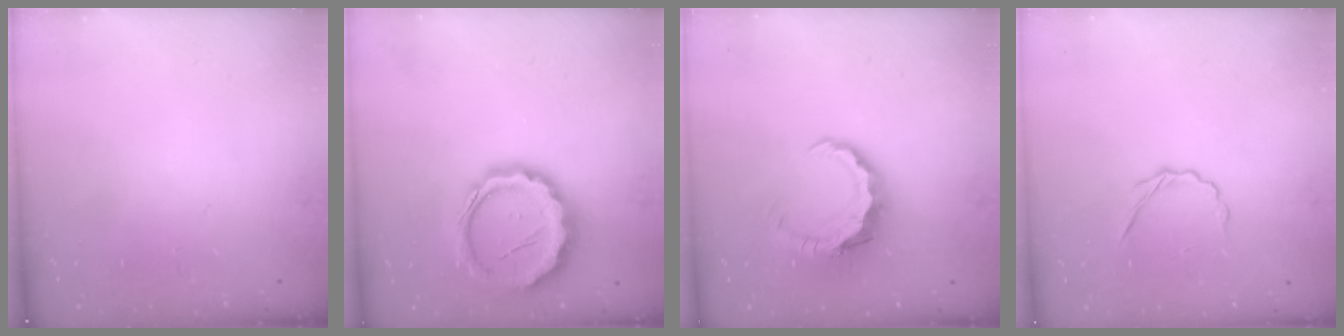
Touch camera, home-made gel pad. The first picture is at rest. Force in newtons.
{"total": 16.6, "press": 16.4, "slide": 2.5}
{"total": 8.0, "press": 7.9, "slide": 0.7}
{"total": 3.5, "press": 3.3, "slide": 1.2}